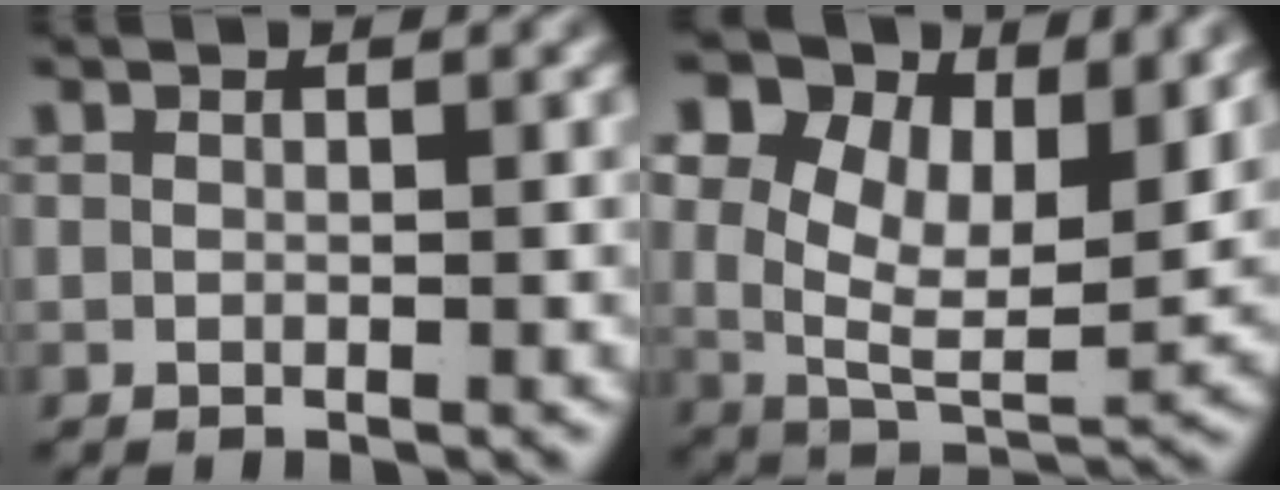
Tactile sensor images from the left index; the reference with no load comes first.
{"total": 14.0, "force": [3.5, 9.9, 9.3], "torque": [-0.165, -0.016, 0.048]}